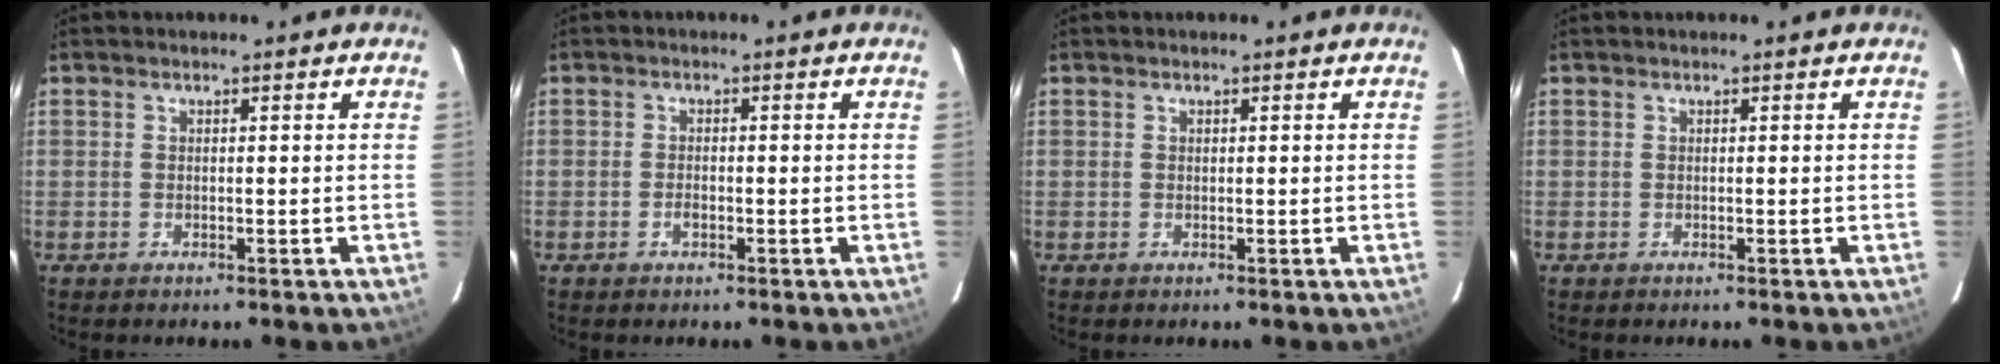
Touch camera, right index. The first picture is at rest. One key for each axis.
{"total": 1.5, "fx": -0.6, "fy": 0.8, "fz": 1.0, "tx": -0.021, "ty": 0.002, "tz": -0.012}
{"total": 0.0}
{"total": 0.0}